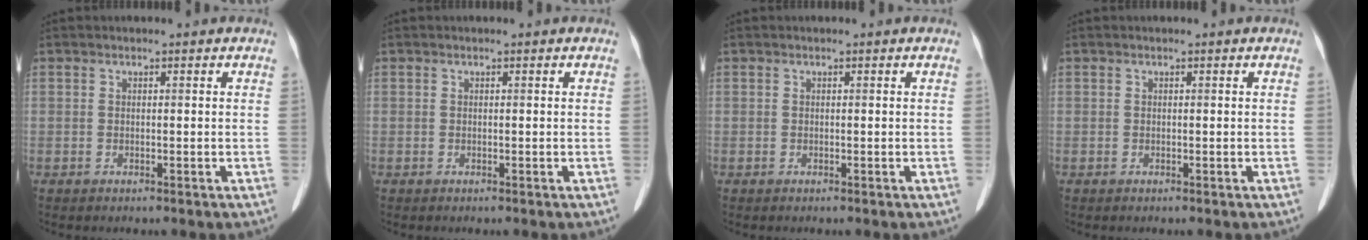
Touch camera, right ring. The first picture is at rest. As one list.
[{"total": 0.0}, {"total": 0.0}, {"total": 0.0}]